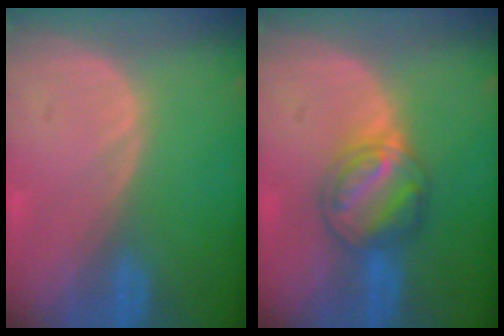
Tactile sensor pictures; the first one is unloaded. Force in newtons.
{"total": 6.1, "press": 6.0, "slide": 0.8}